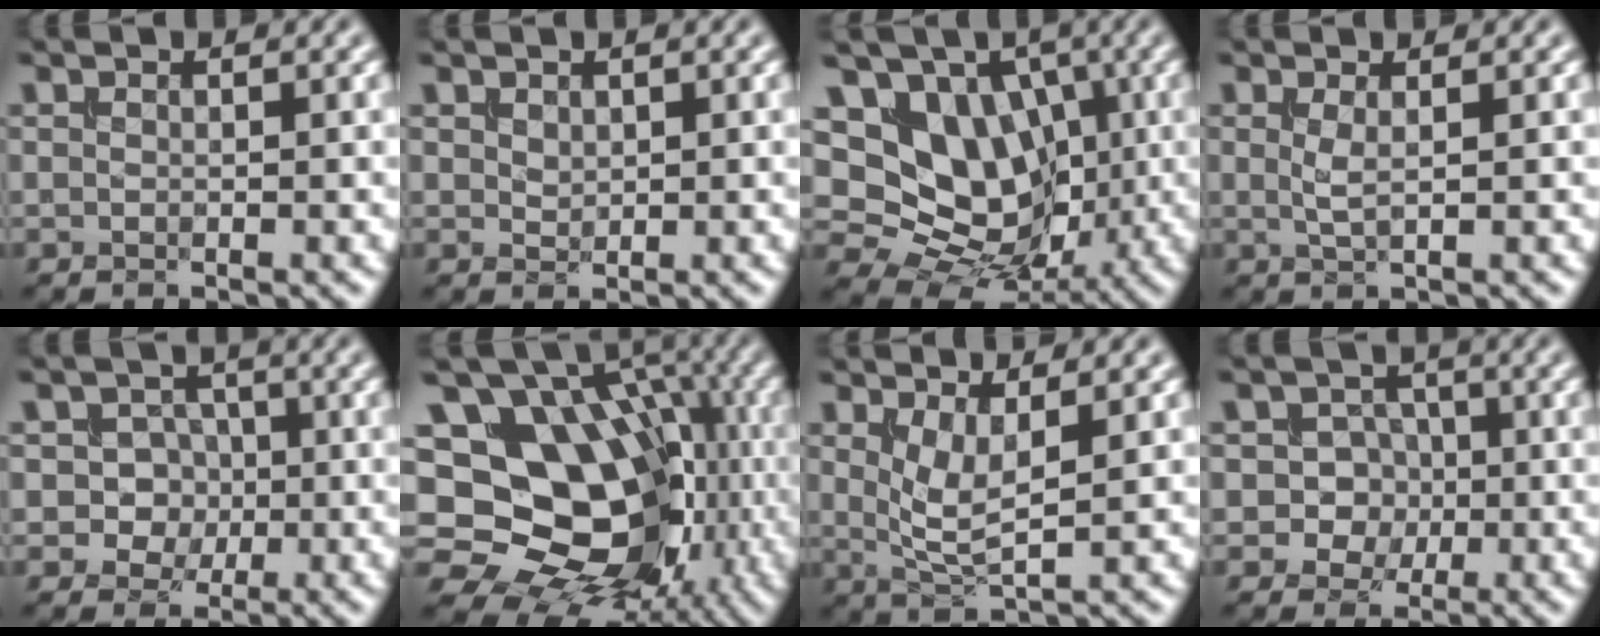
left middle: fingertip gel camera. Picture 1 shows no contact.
{"total": 0.7, "force": [0.4, 0.5, 0.3], "torque": [-0.009, -0.001, 0.013]}
{"total": 10.8, "force": [2.1, 8.6, 6.2], "torque": [-0.107, 0.019, 0.018]}
{"total": 1.3, "force": [0.3, 0.2, 1.3], "torque": [-0.033, -0.003, 0.006]}
{"total": 3.8, "force": [-0.3, 3.5, 1.6], "torque": [-0.006, 0.009, -0.025]}
{"total": 16.4, "force": [-0.7, 12.6, 10.5], "torque": [-0.152, 0.004, 0.008]}
{"total": 3.1, "force": [1.1, 0.9, 2.8], "torque": [-0.064, -0.012, 0.026]}
{"total": 4.3, "force": [-0.6, 3.9, 1.6], "torque": [-0.003, 0.020, -0.032]}